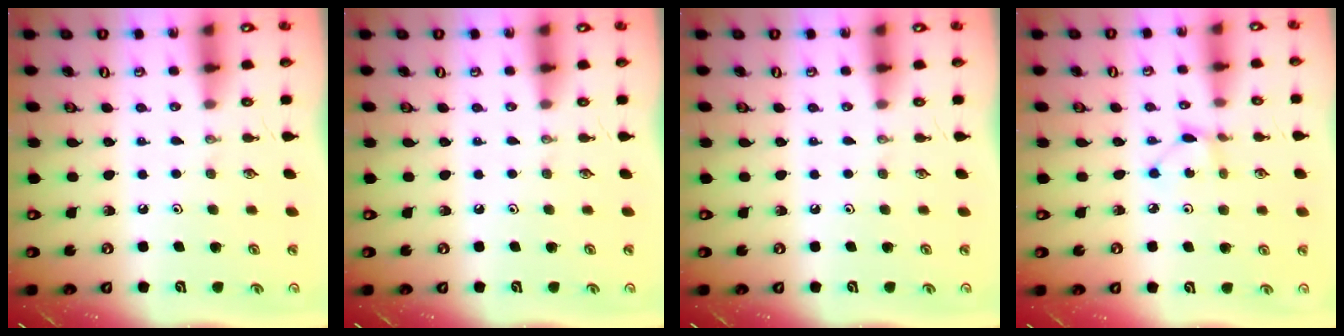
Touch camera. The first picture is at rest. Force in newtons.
{"total": 0.0}
{"total": 0.0}
{"total": 2.0, "press": 2.0, "slide": 0.3}